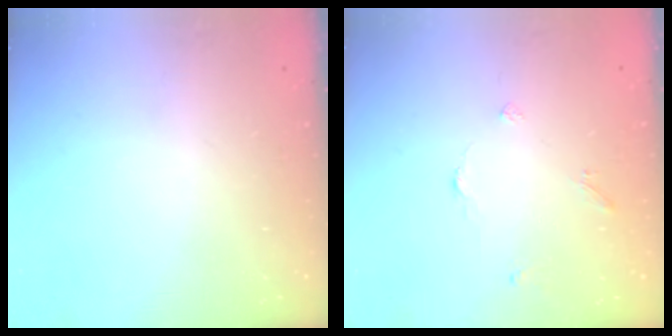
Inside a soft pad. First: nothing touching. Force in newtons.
{"total": 2.9, "press": 2.9, "slide": 0.5}